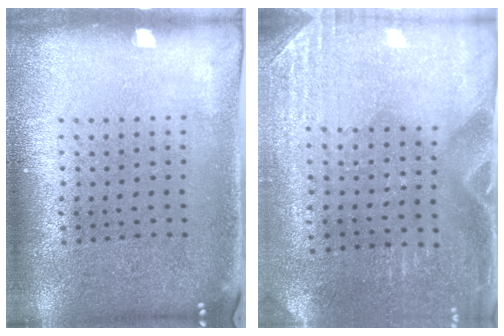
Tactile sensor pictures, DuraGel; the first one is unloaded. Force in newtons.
{"total": 2.8, "press": 2.5, "slide": 1.2}